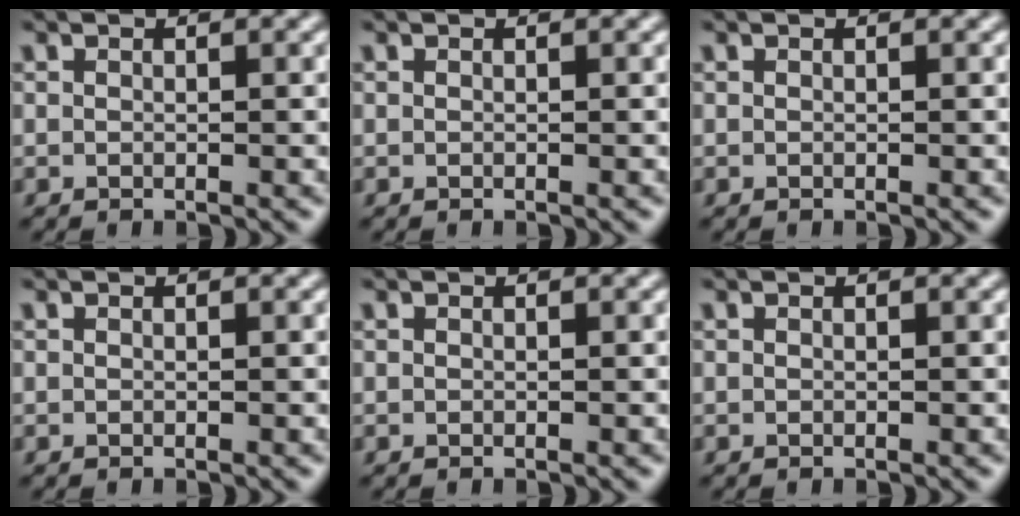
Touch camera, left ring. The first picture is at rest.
{"total": 0.0}
{"total": 0.0}
{"total": 0.0}
{"total": 0.0}
{"total": 0.0}